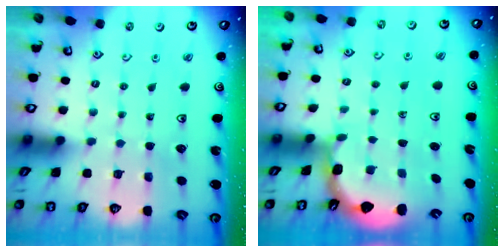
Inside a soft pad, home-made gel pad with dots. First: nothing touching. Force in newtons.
{"total": 2.1, "press": 2.1, "slide": 0.2}